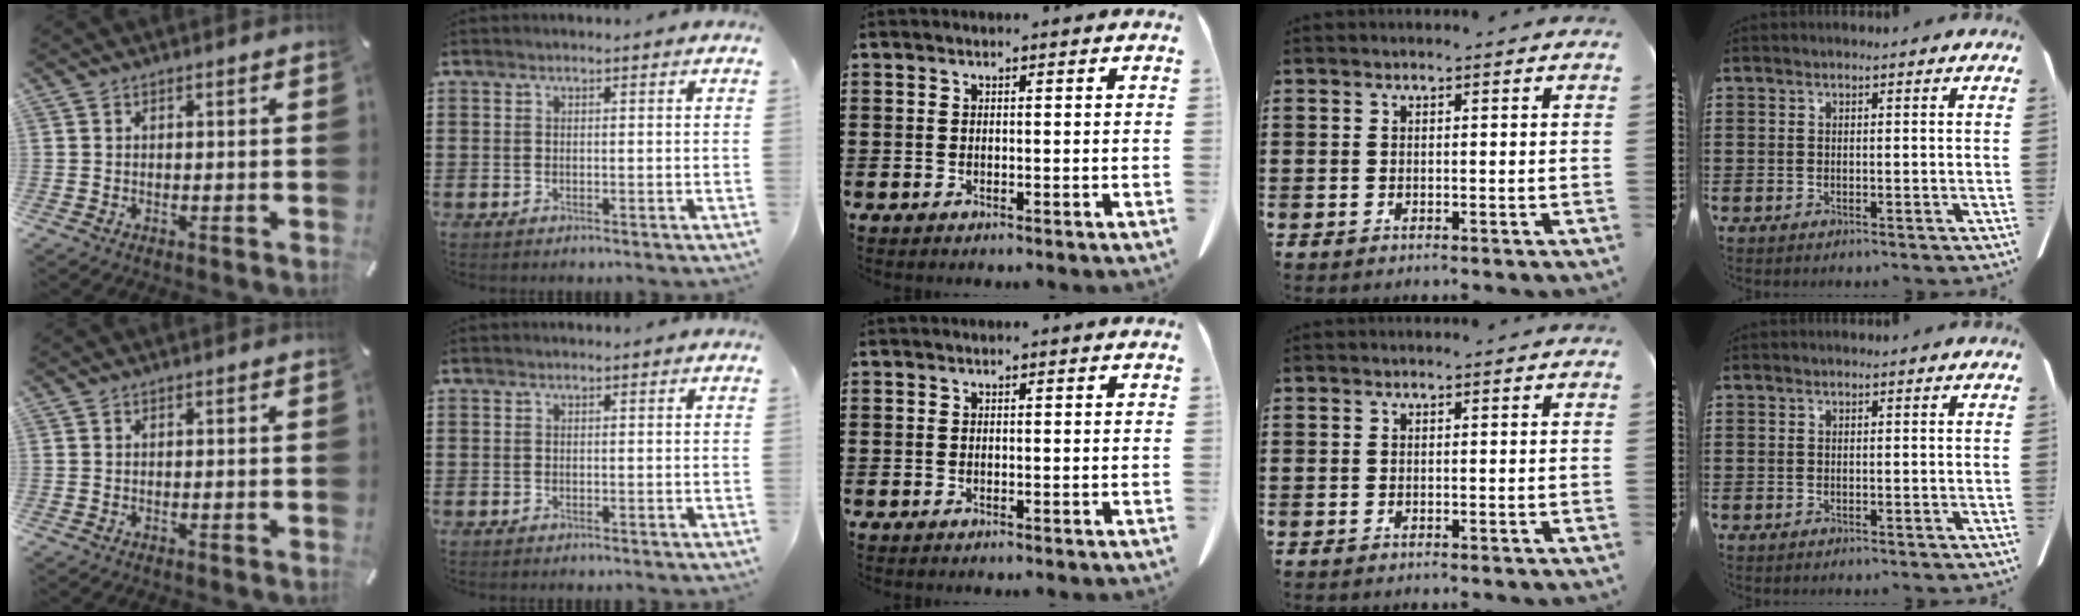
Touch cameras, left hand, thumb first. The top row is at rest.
{}